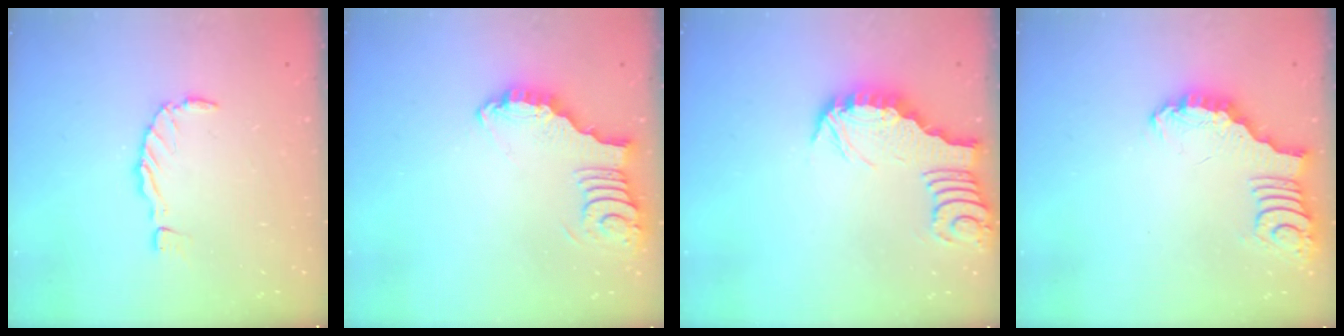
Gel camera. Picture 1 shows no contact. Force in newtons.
{"total": 3.9, "press": 3.9, "slide": 0.3}
{"total": 2.9, "press": 2.9, "slide": 0.3}
{"total": 3.3, "press": 3.3, "slide": 0.4}